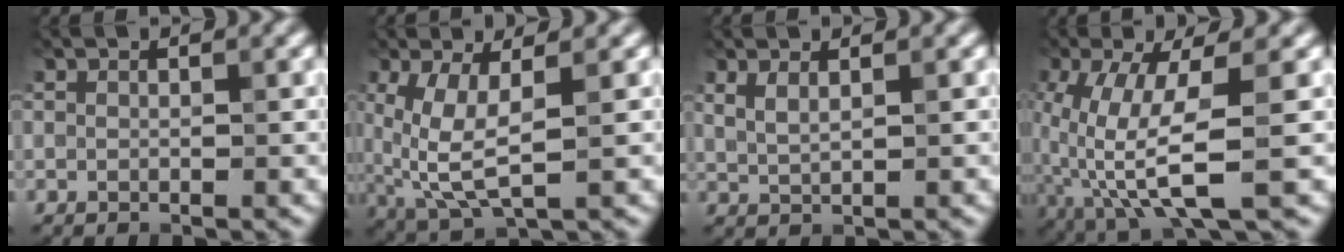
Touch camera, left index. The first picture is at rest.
{"total": 5.6, "force": [0.1, 2.1, 5.2], "torque": [-0.131, -0.015, 0.007]}
{"total": 1.3, "force": [0.7, 0.3, 1.1], "torque": [-0.028, -0.004, 0.015]}
{"total": 7.4, "force": [-1.5, 2.1, 7.0], "torque": [-0.164, -0.009, -0.028]}